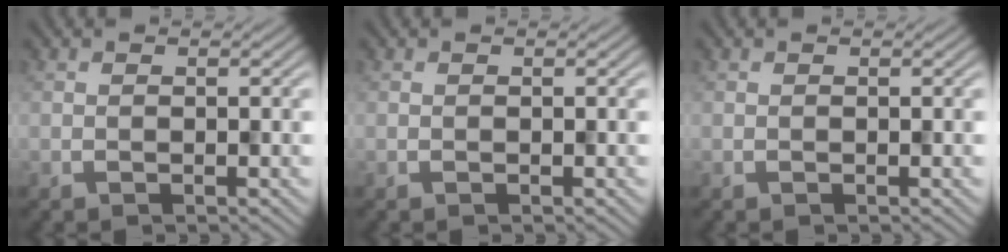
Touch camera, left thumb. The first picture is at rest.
{"total": 0.0}
{"total": 0.0}